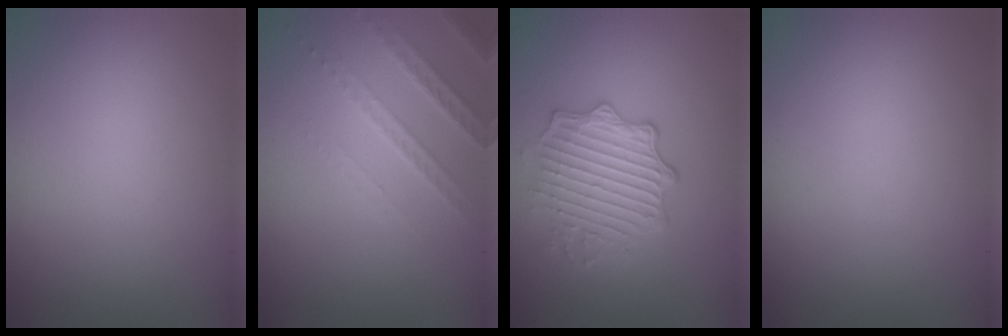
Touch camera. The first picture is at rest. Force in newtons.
{"total": 2.5, "press": 2.4, "slide": 0.7}
{"total": 4.2, "press": 3.8, "slide": 1.8}
{"total": 0.0}